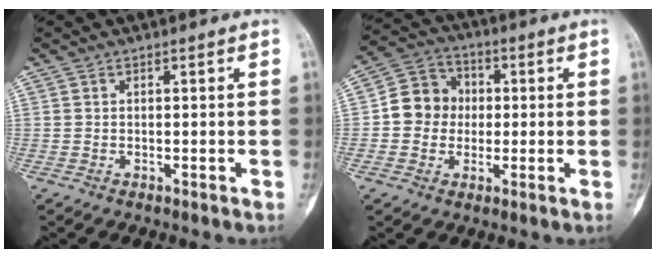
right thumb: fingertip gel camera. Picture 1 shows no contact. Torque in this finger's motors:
{"motor_torque": [1.04, 1.11, 0.25, -0.31, 0.07]}